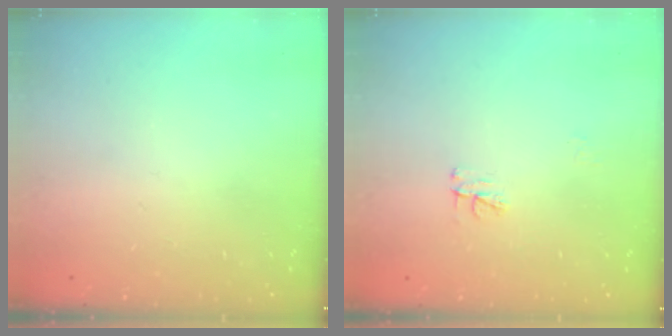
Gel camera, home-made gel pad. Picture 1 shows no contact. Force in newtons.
{"total": 3.9, "press": 3.9, "slide": 0.2}